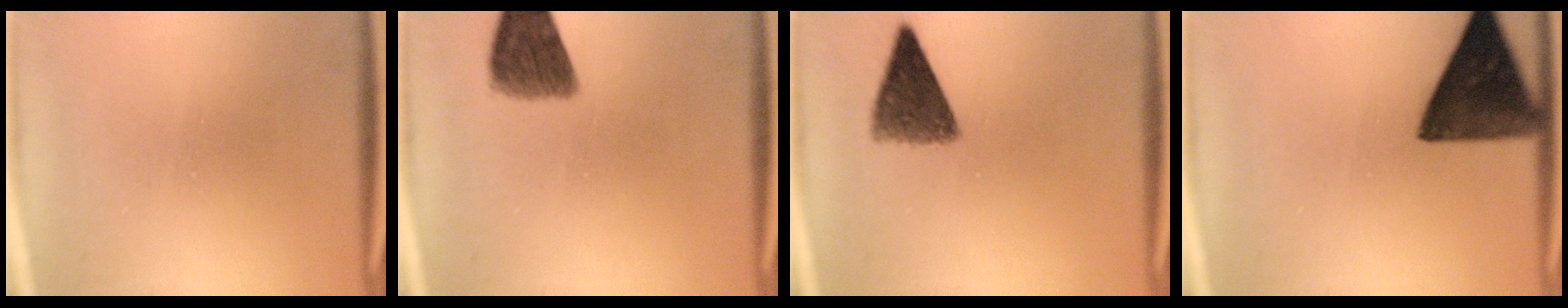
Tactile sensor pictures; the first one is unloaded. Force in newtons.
{"total": 8.1}
{"total": 7.0}
{"total": 14.1}